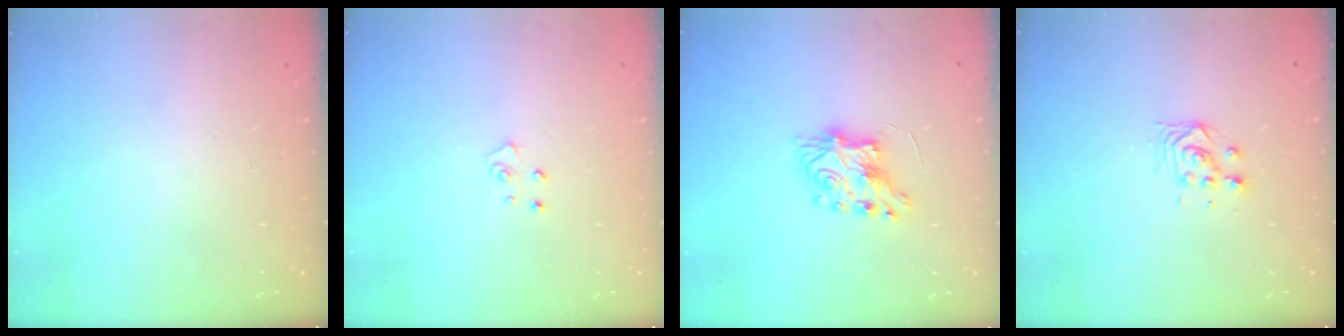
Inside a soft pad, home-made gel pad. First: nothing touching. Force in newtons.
{"total": 4.2, "press": 4.1, "slide": 0.4}
{"total": 7.5, "press": 7.5, "slide": 0.2}
{"total": 3.4, "press": 3.4, "slide": 0.1}